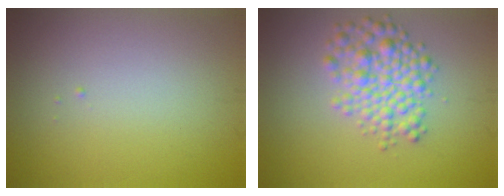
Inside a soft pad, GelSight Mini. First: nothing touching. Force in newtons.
{"total": 4.4, "press": 4.3, "slide": 0.2}